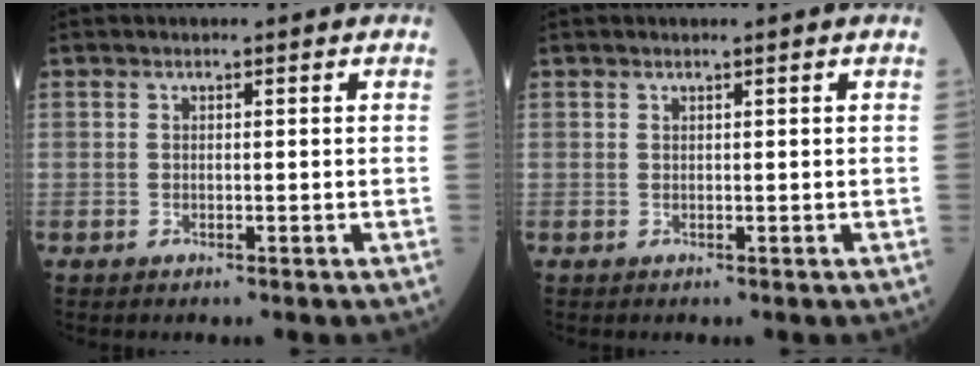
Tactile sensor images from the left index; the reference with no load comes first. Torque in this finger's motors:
{"motor_torque": [-0.04, -0.10, -0.01, -0.01]}